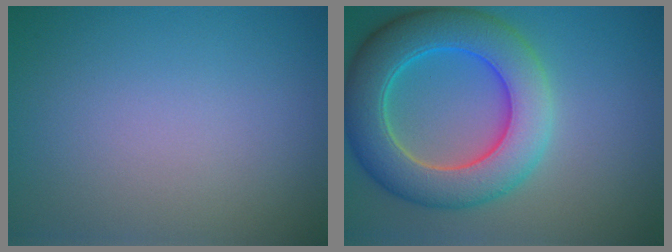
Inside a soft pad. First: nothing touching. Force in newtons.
{"total": 9.0, "press": 9.0, "slide": 0.3}